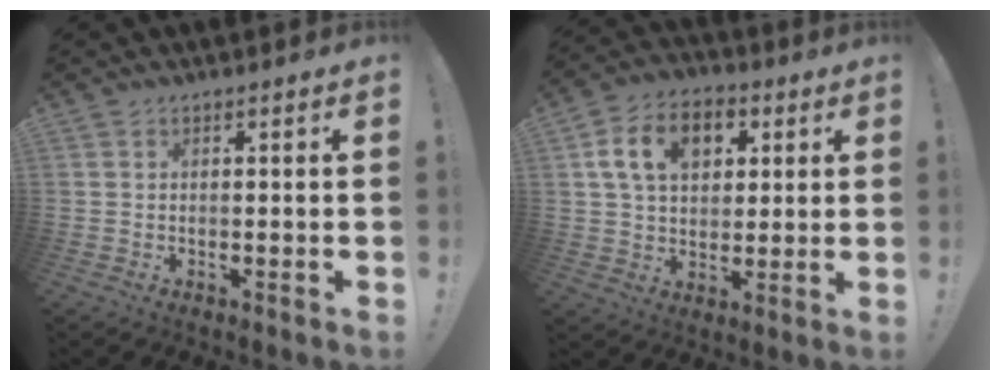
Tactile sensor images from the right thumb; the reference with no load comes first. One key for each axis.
{"total": 13.5, "fx": 4.7, "fy": 9.6, "fz": 8.3, "tx": -0.127, "ty": 0.000, "tz": 0.089}